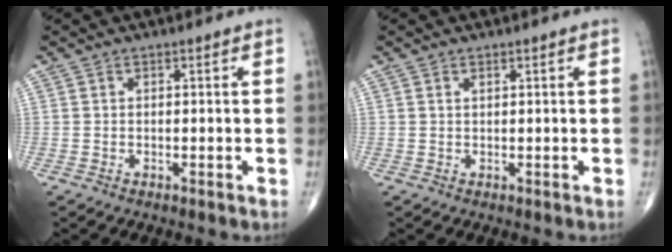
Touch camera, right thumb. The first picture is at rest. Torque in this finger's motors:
{"motor_torque": [-0.34, -0.33, 0.03, 0.26, 0.01]}